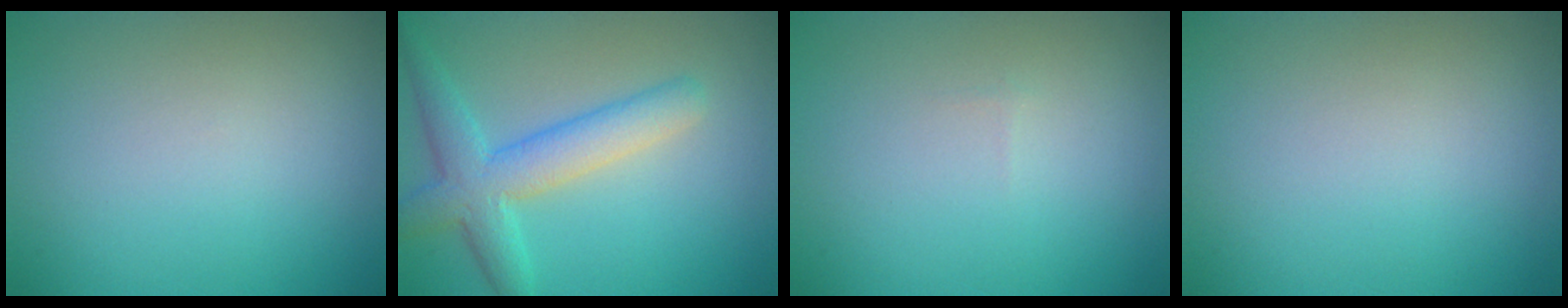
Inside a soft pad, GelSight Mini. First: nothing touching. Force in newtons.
{"total": 5.1, "press": 5.1, "slide": 0.1}
{"total": 0.0}
{"total": 0.0}